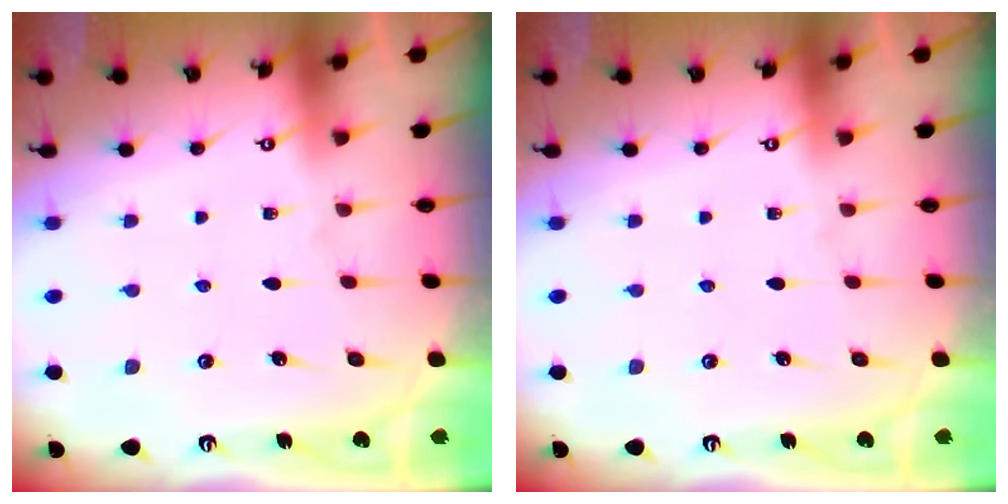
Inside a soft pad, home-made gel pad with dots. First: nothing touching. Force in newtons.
{"total": 0.0}